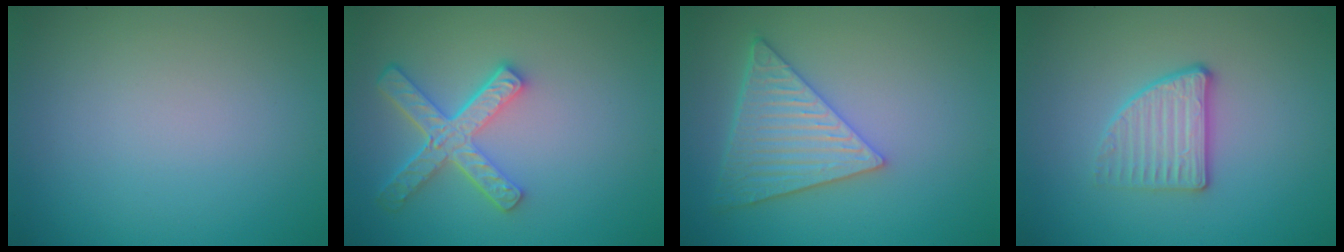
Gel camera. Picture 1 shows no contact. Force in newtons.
{"total": 4.9, "press": 3.7, "slide": 3.2}
{"total": 6.0, "press": 4.9, "slide": 3.4}
{"total": 2.8, "press": 2.5, "slide": 1.2}